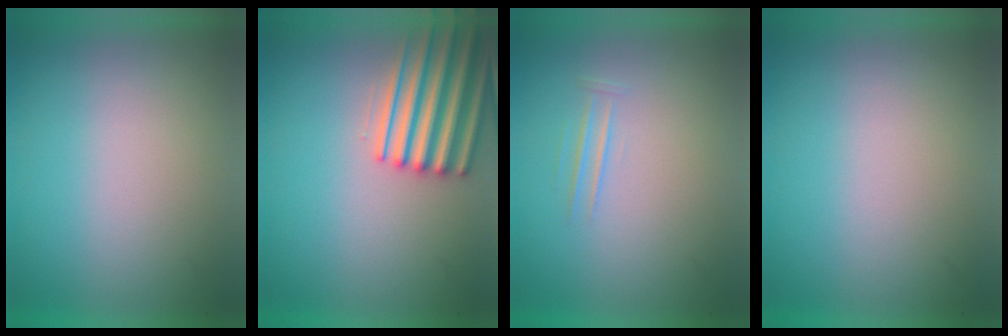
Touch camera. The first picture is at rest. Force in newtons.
{"total": 5.0}
{"total": 1.1}
{"total": 0.0}